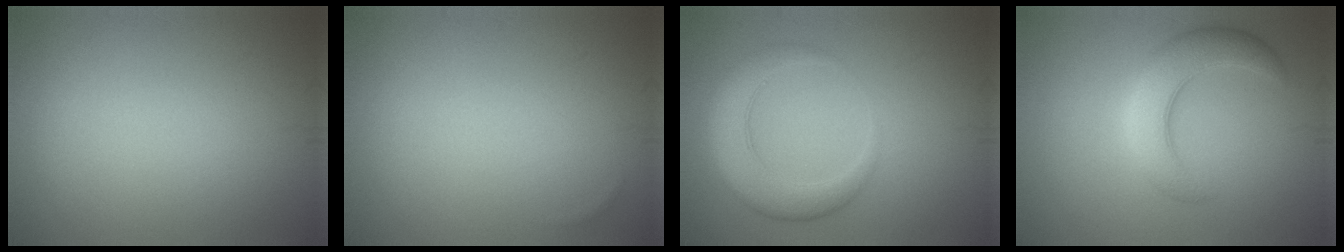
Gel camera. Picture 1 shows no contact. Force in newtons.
{"total": 0.0}
{"total": 4.6, "press": 4.6, "slide": 0.2}
{"total": 5.0, "press": 5.0, "slide": 0.2}